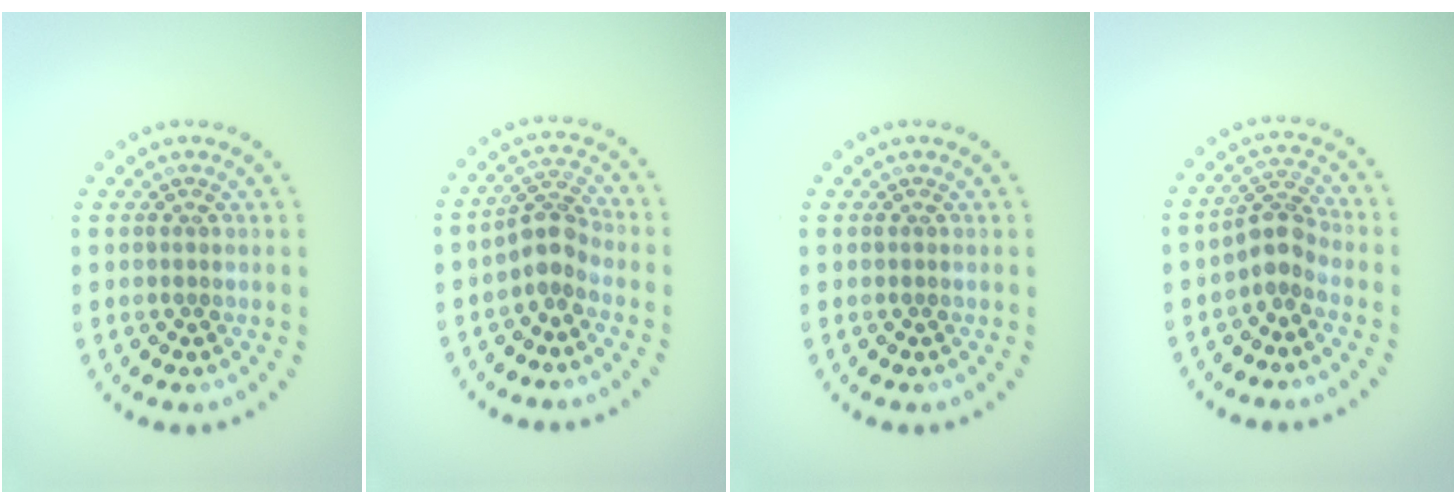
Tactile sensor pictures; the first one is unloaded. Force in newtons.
{"total": 2.6, "press": 1.9, "slide": 1.7}
{"total": 0.0}
{"total": 2.6, "press": 1.9, "slide": 1.7}